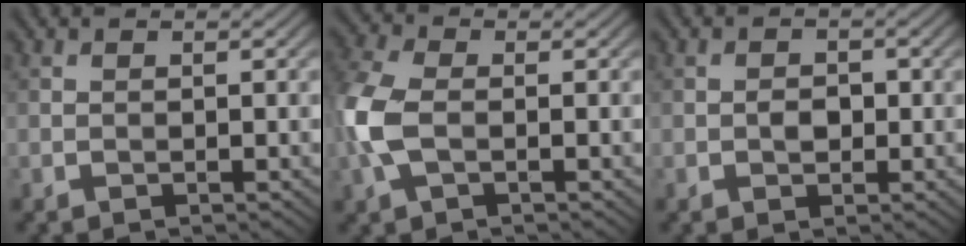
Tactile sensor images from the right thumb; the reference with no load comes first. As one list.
[{"total": 7.1, "force": [-0.9, 4.2, 5.7], "torque": [-0.162, 0.002, -0.028]}, {"total": 1.8, "force": [-0.3, 1.4, 1.1], "torque": [-0.023, -0.004, -0.008]}]